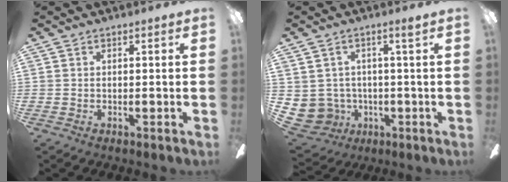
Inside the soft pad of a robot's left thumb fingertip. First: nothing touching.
{"total": 6.2, "force": [0.8, 5.9, 1.8], "torque": [-0.064, -0.006, 0.020]}